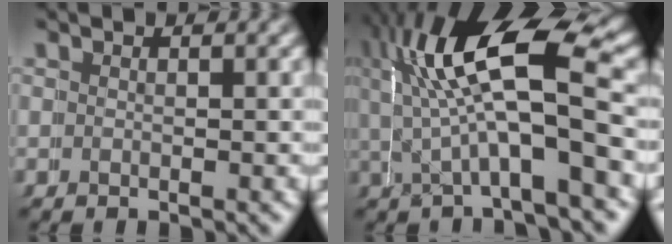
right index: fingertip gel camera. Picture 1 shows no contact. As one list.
[{"total": 11.3, "force": [3.0, 5.5, 9.5], "torque": [-0.175, 0.010, 0.038]}]